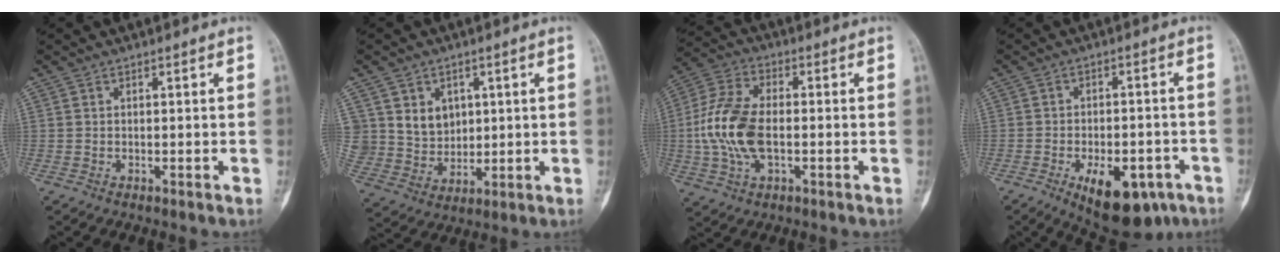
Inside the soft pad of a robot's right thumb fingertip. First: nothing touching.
{"total": 9.1, "force": [3.0, 7.9, 3.3], "torque": [-0.023, -0.017, 0.067]}
{"total": 13.6, "force": [-1.4, 7.6, 11.2], "torque": [-0.238, 0.017, -0.029]}
{"total": 14.0, "force": [-6.9, 7.0, 9.9], "torque": [-0.118, 0.019, -0.086]}